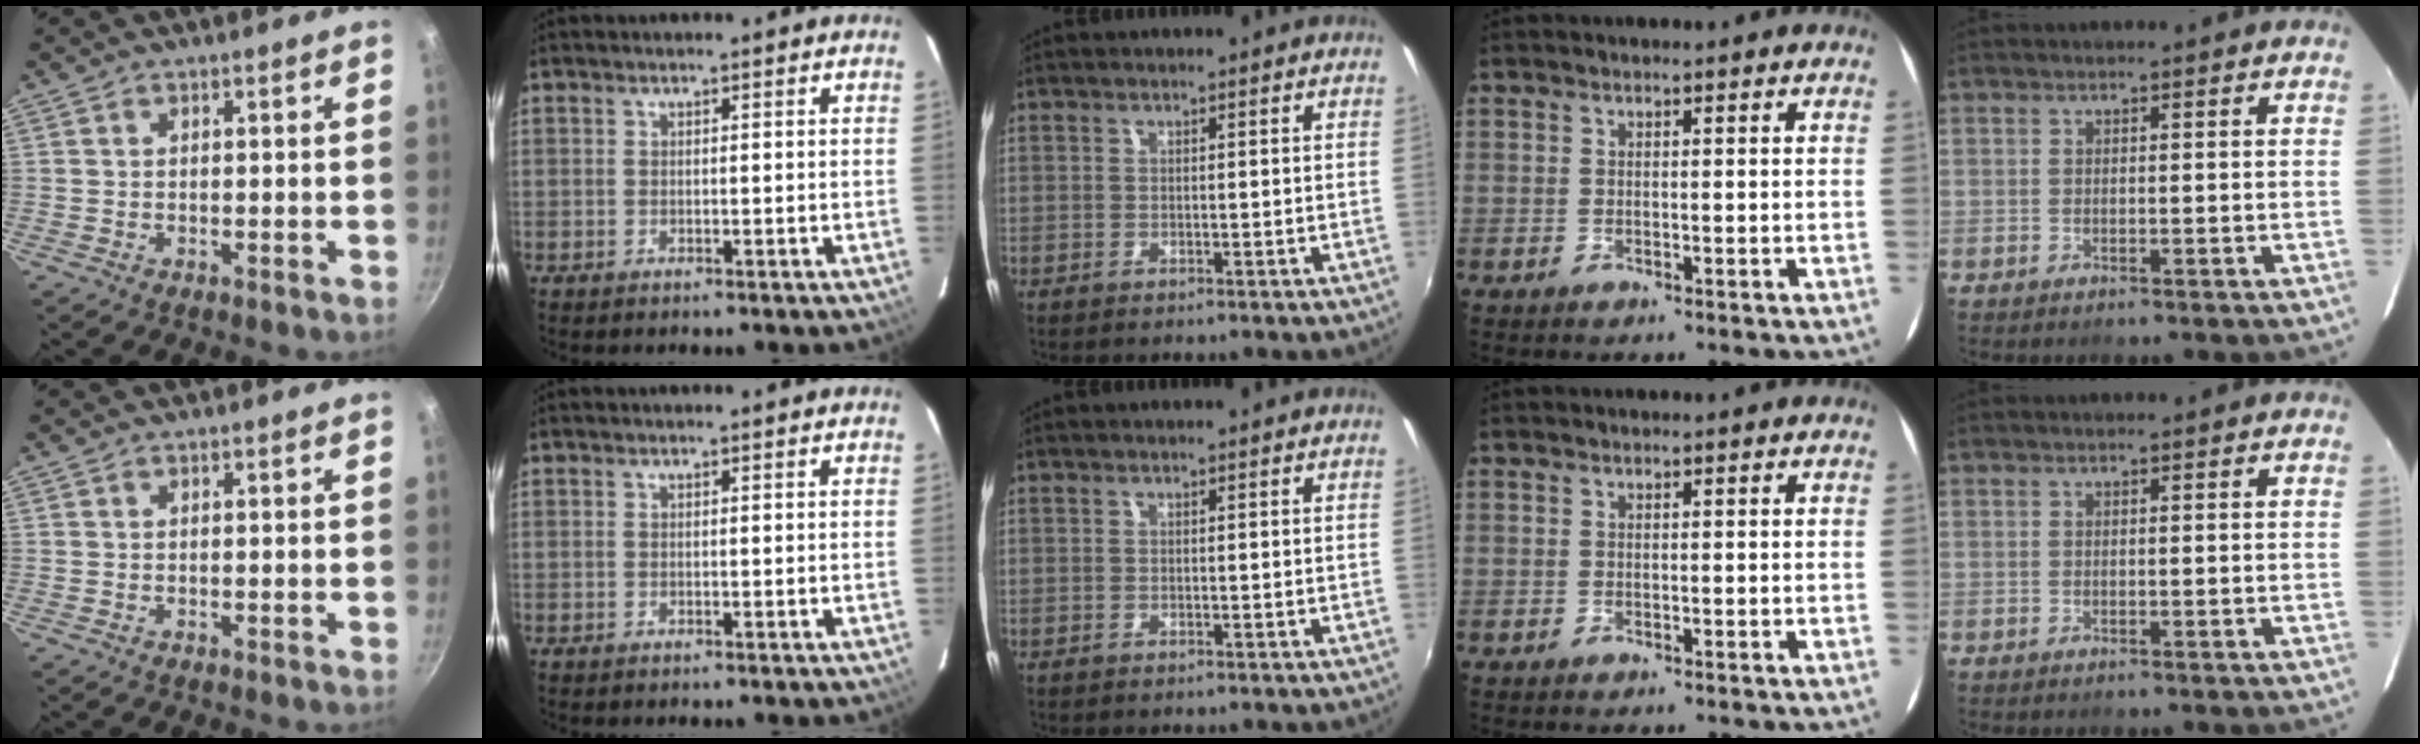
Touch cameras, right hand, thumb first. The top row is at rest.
{}